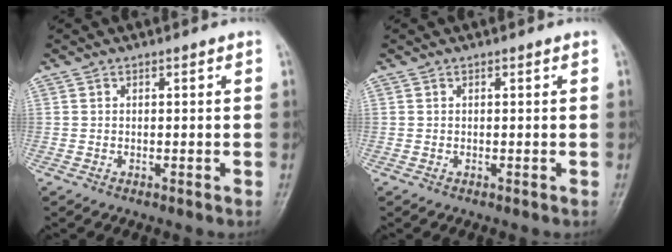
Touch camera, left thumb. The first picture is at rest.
{"total": 0.0}